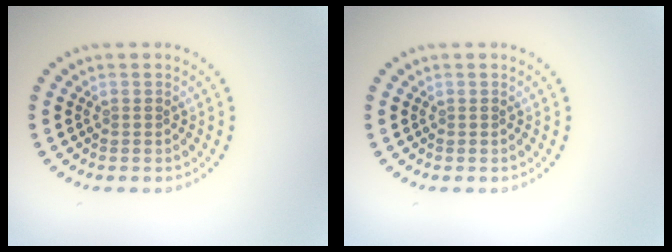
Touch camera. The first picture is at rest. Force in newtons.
{"total": 0.0}